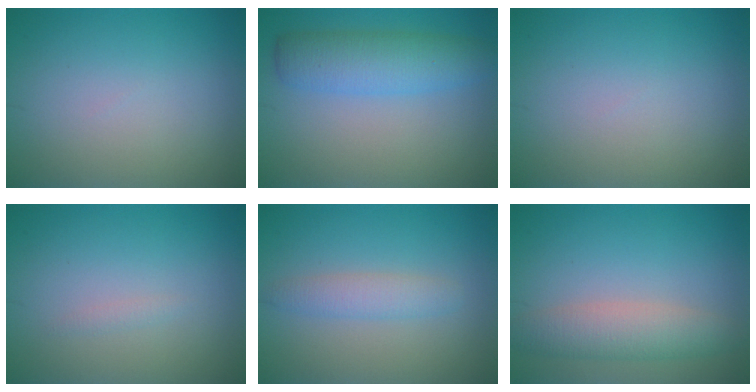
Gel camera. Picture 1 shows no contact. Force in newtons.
{"total": 4.9, "press": 4.8, "slide": 0.1}
{"total": 0.0}
{"total": 0.5, "press": 0.5, "slide": 0.1}
{"total": 2.1, "press": 2.1, "slide": 0.1}
{"total": 3.8, "press": 3.8, "slide": 0.5}